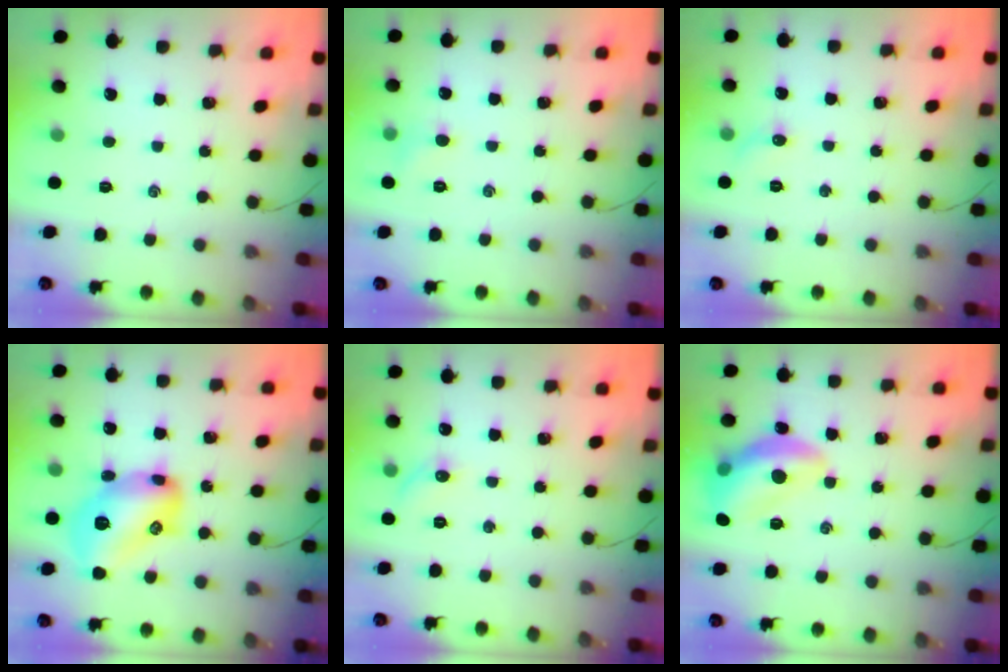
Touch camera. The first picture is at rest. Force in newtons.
{"total": 5.0, "press": 4.8, "slide": 1.6}
{"total": 4.4, "press": 4.2, "slide": 1.2}
{"total": 16.9, "press": 16.9, "slide": 0.5}
{"total": 6.2, "press": 6.0, "slide": 1.7}
{"total": 15.1, "press": 15.0, "slide": 1.5}